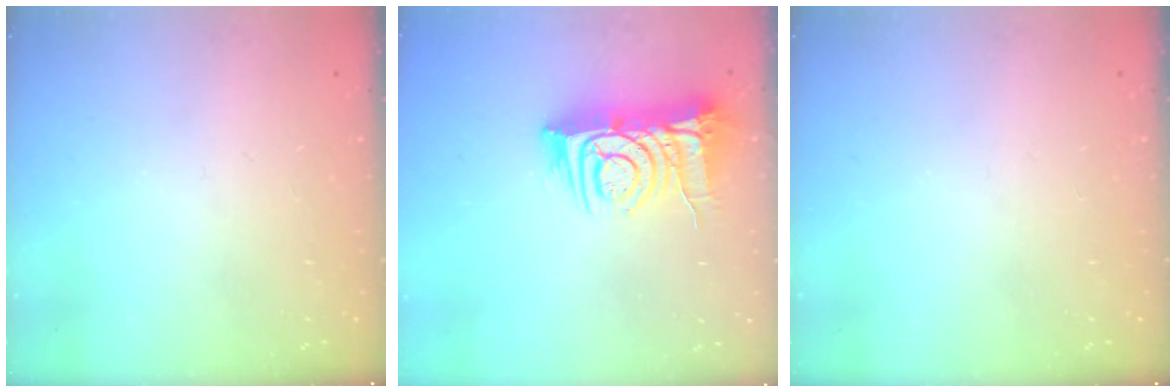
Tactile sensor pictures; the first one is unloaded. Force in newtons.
{"total": 12.1, "press": 12.1, "slide": 1.1}
{"total": 0.0}